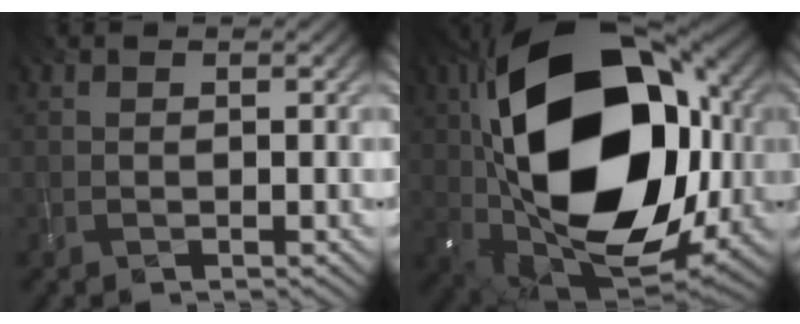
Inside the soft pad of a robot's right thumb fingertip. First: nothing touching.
{"total": 22.3, "force": [2.4, 13.9, 17.3], "torque": [-0.370, -0.012, 0.054]}